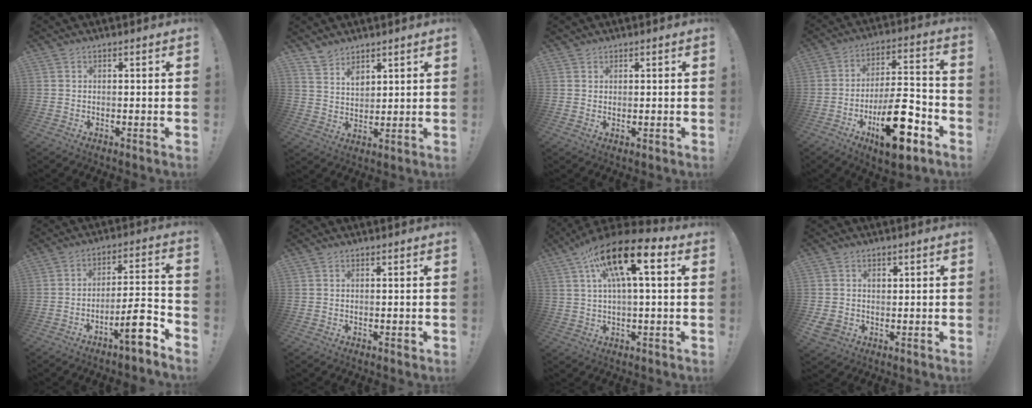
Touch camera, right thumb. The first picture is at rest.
{"total": 6.2, "force": [5.0, 3.4, 1.2], "torque": [-0.022, -0.036, 0.096]}
{"total": 1.2, "force": [0.9, 0.9, 0.1], "torque": [-0.001, -0.004, 0.016]}
{"total": 19.7, "force": [-8.8, 7.6, 15.9], "torque": [-0.249, 0.053, -0.135]}
{"total": 11.6, "force": [-6.9, 2.2, 9.1], "torque": [-0.128, 0.035, -0.114]}
{"total": 0.6, "force": [0.1, 0.4, 0.4], "torque": [-0.006, 0.001, 0.002]}
{"total": 16.3, "force": [6.2, 5.0, 14.2], "torque": [-0.238, -0.023, 0.094]}
{"total": 4.6, "force": [1.0, 4.2, 1.7], "torque": [-0.028, -0.011, 0.016]}